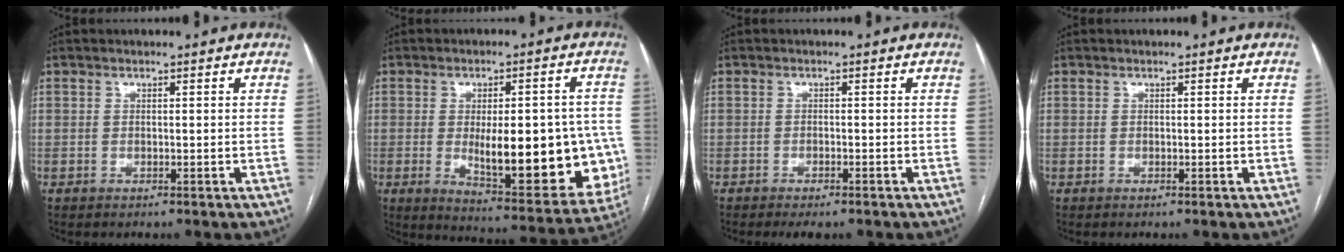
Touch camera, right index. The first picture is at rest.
{"total": 19.9, "force": [-2.6, 6.7, 18.5], "torque": [-0.203, 0.002, -0.006]}
{"total": 2.9, "force": [-2.2, 0.8, 1.6], "torque": [-0.022, -0.004, -0.029]}
{"total": 0.0}